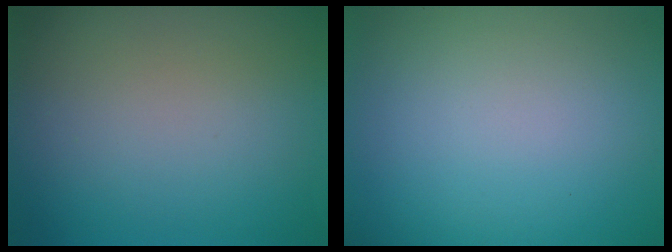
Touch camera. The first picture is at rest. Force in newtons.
{"total": 0.0}